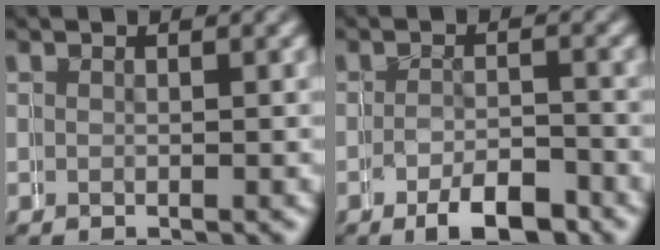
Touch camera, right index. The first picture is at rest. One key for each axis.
{"total": 3.7, "fx": -2.7, "fy": 1.6, "fz": 2.0, "tx": -0.018, "ty": -0.006, "tz": -0.050}